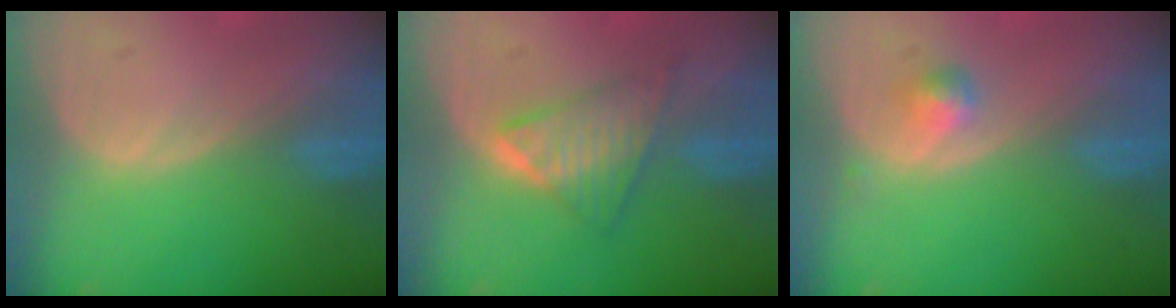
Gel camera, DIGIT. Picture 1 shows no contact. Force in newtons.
{"total": 5.9, "press": 5.8, "slide": 0.8}
{"total": 2.0, "press": 2.0, "slide": 0.2}